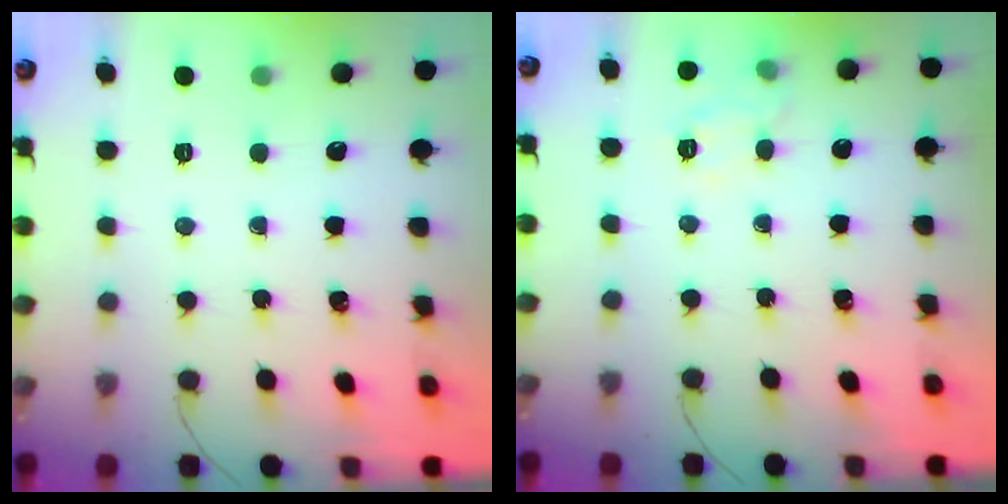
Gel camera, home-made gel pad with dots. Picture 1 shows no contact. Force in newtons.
{"total": 7.9, "press": 7.8, "slide": 1.0}